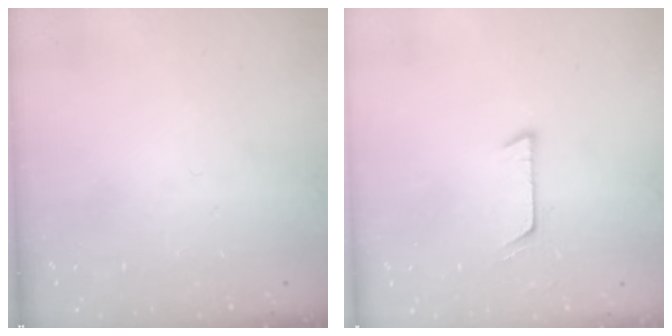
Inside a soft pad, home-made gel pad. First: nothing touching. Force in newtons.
{"total": 5.9, "press": 5.9, "slide": 0.5}